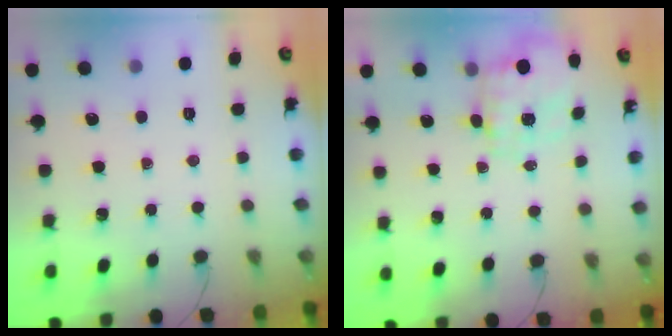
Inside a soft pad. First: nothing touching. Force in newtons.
{"total": 2.9, "press": 2.7, "slide": 1.2}